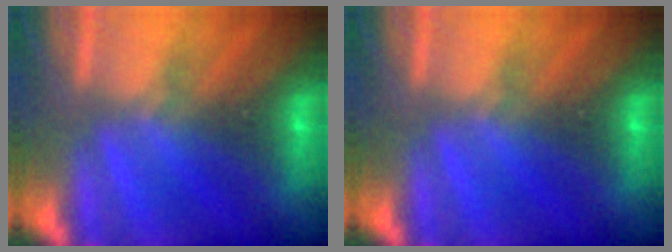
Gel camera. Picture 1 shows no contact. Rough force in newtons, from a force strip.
{"total": 0.0}